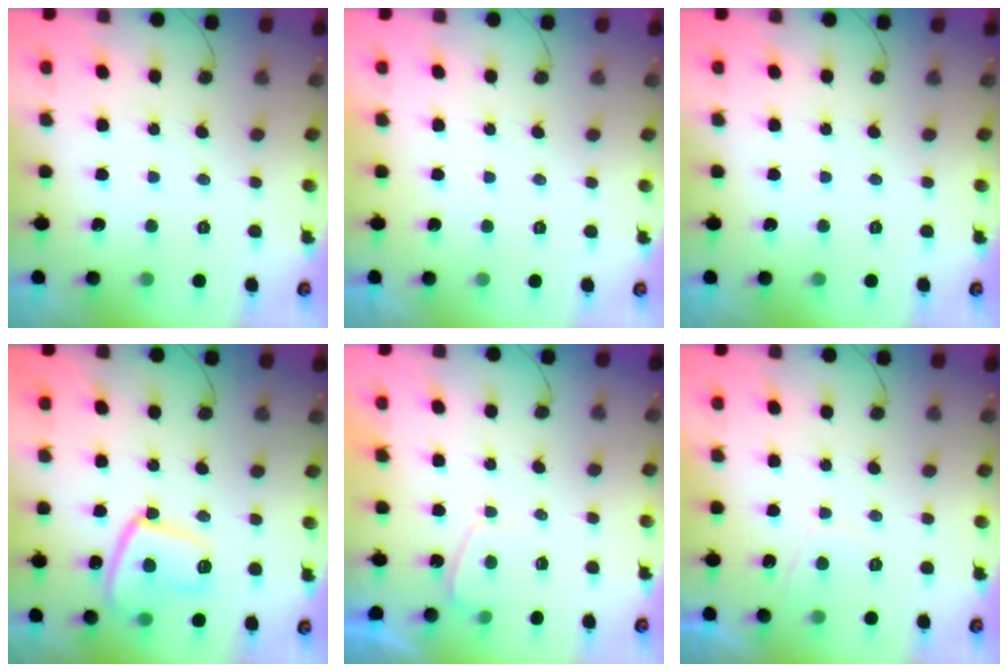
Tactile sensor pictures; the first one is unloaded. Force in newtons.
{"total": 2.2, "press": 2.2, "slide": 0.3}
{"total": 0.0}
{"total": 12.7, "press": 12.7, "slide": 1.3}
{"total": 0.8, "press": 0.6, "slide": 0.5}
{"total": 1.6, "press": 1.5, "slide": 0.6}